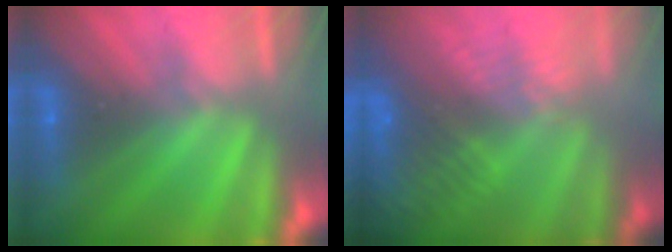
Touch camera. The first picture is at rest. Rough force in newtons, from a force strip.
{"total": 8.3}